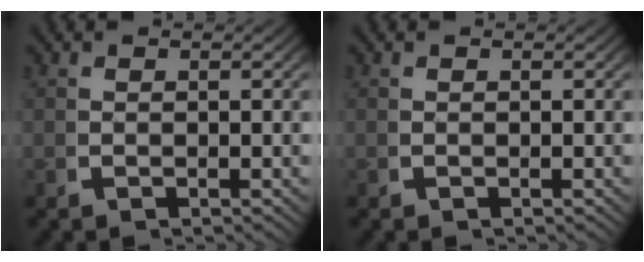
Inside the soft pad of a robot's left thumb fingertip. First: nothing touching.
{"total": 0.0}